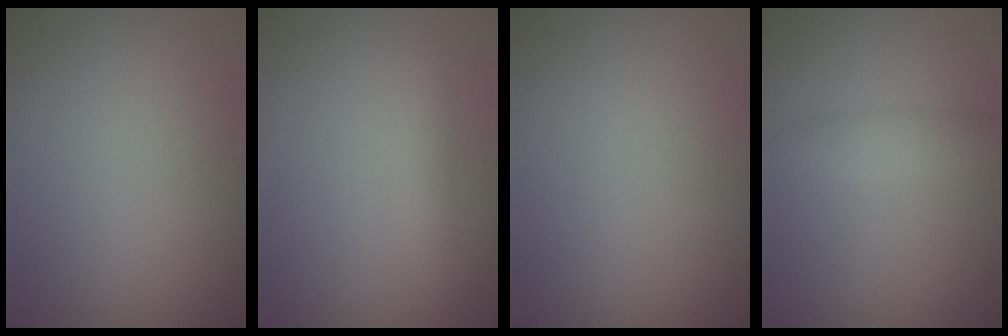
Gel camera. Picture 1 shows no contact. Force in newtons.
{"total": 1.3, "press": 1.3, "slide": 0.0}
{"total": 0.0}
{"total": 1.9, "press": 1.9, "slide": 0.0}